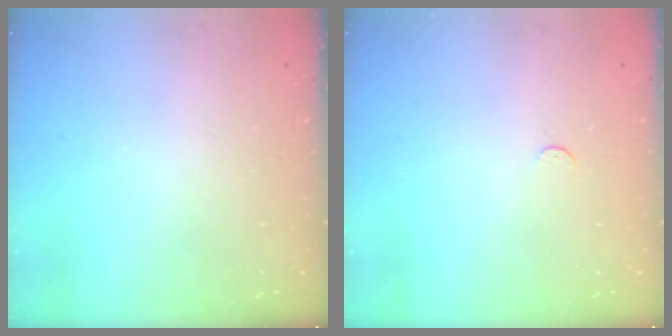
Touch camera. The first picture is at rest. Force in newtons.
{"total": 2.5, "press": 2.5, "slide": 0.3}